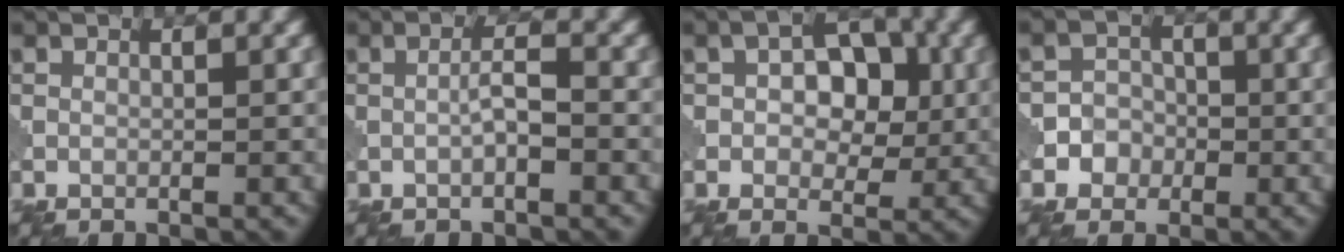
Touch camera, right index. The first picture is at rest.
{"total": 1.7, "force": [-0.5, 0.3, 1.6], "torque": [-0.033, 0.006, -0.012]}
{"total": 5.9, "force": [0.8, 3.8, 4.4], "torque": [-0.058, 0.002, 0.004]}
{"total": 3.4, "force": [-1.3, 3.1, 0.5], "torque": [0.021, 0.007, -0.035]}